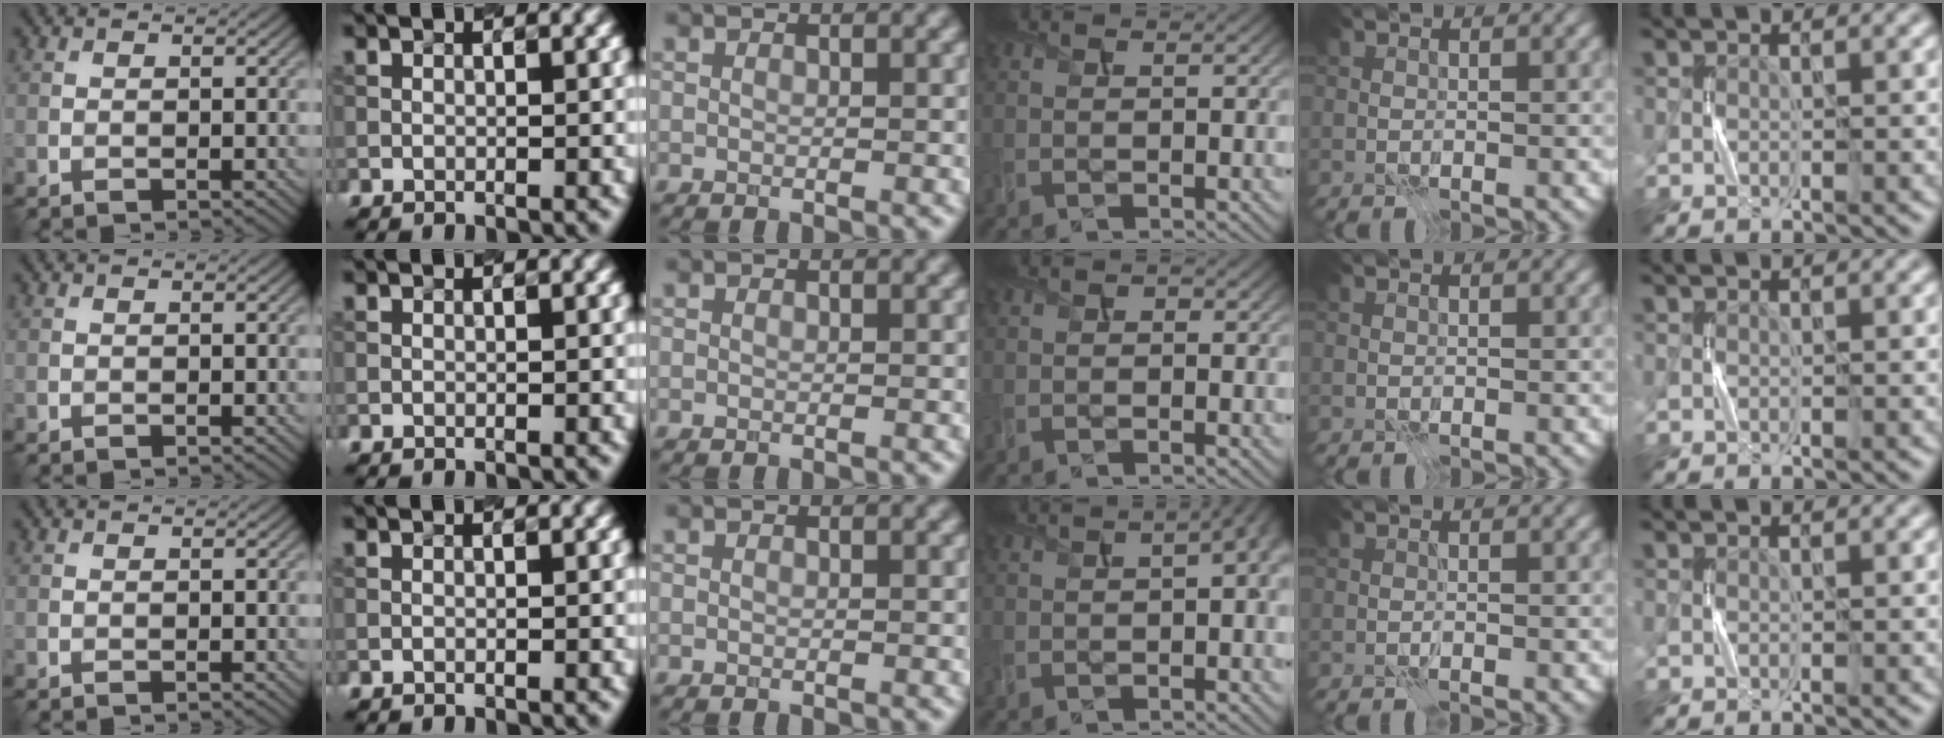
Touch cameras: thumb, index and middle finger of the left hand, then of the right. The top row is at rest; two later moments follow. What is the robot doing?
{"motion": "press", "object": "syringe"}